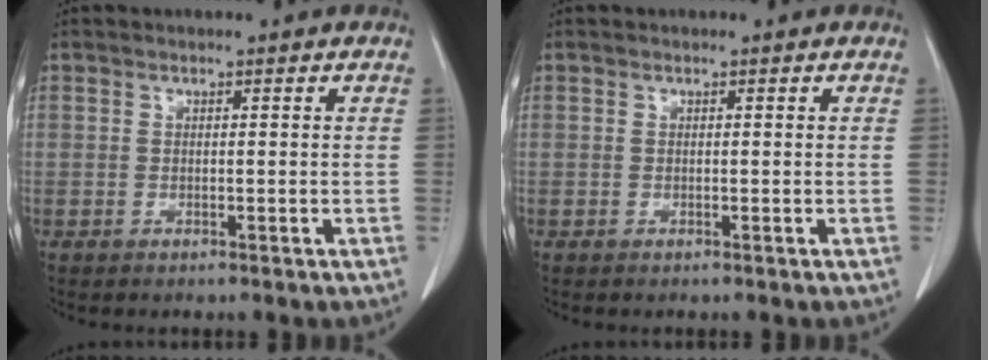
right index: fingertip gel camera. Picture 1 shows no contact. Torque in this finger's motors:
{"motor_torque": [0.00, 0.00, 0.00, 0.00]}